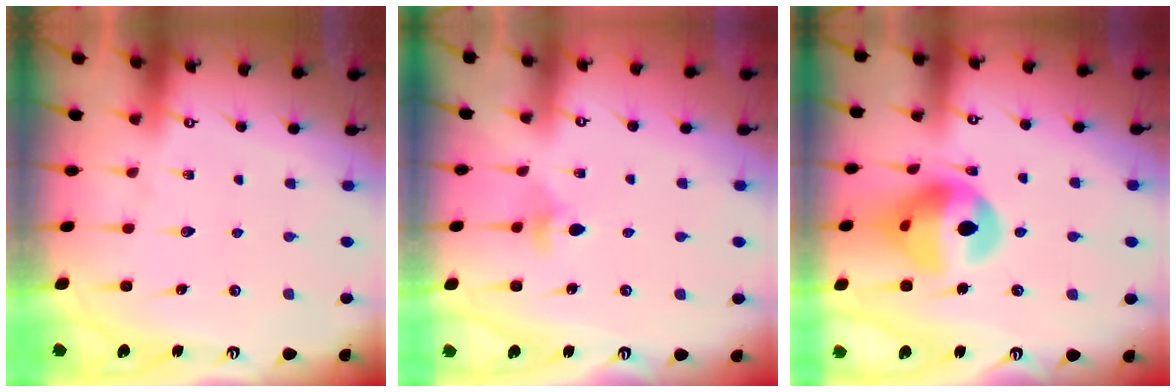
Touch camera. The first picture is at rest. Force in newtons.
{"total": 3.6, "press": 3.6, "slide": 0.7}
{"total": 14.9, "press": 14.8, "slide": 1.5}